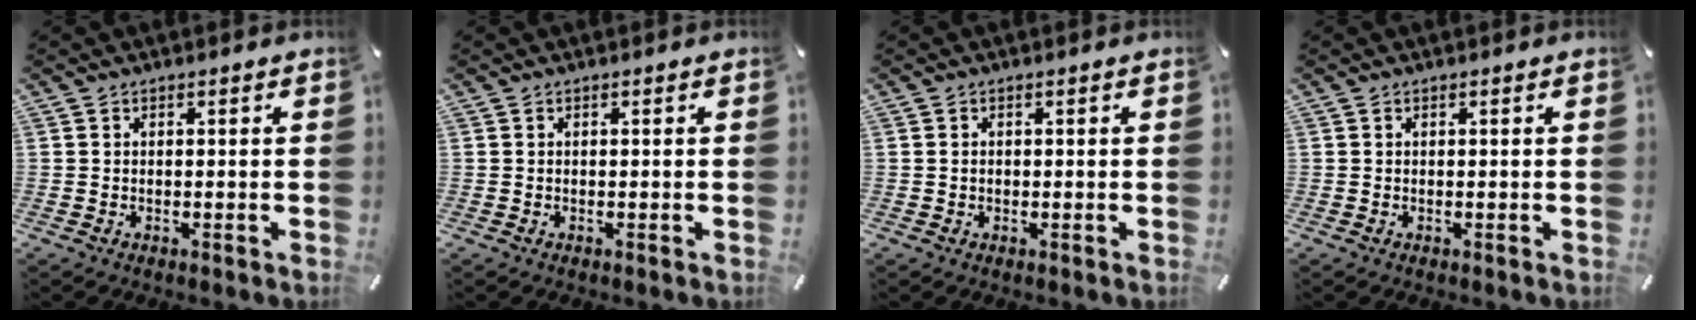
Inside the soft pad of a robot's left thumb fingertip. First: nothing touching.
{"total": 0.0}
{"total": 0.9, "force": [0.0, 0.6, 0.6], "torque": [-0.014, 0.002, -0.002]}
{"total": 0.0}